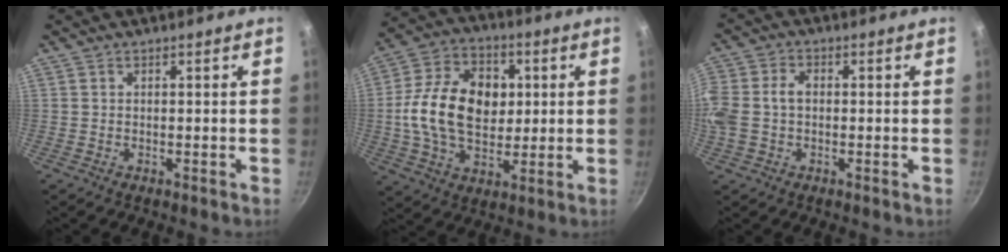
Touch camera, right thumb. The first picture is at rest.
{"total": 18.2, "force": [1.4, 12.7, 12.9], "torque": [-0.203, 0.014, 0.016]}
{"total": 8.4, "force": [-0.3, 6.0, 5.9], "torque": [-0.129, 0.015, -0.014]}